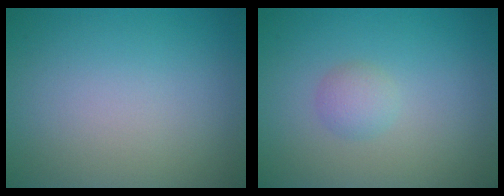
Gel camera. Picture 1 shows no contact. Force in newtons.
{"total": 1.5, "press": 1.5, "slide": 0.0}